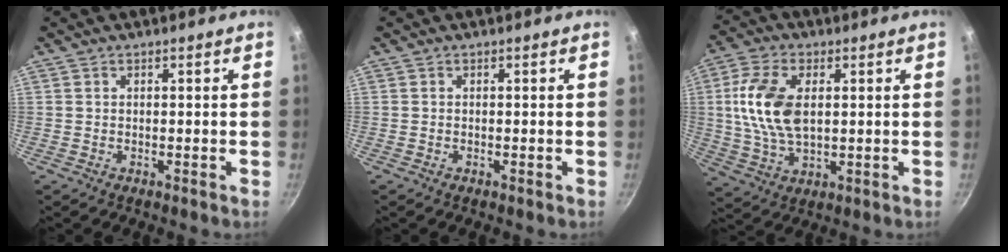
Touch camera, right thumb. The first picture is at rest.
{"total": 0.0}
{"total": 12.8, "force": [1.9, 7.3, 10.3], "torque": [-0.197, 0.001, 0.036]}